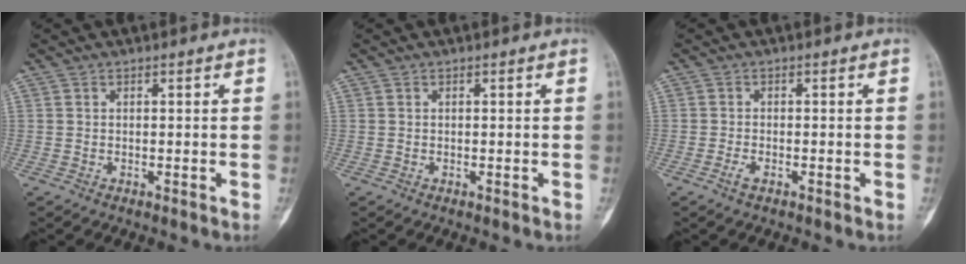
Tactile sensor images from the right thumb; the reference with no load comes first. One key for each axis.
{"total": 0.0}
{"total": 1.5, "fx": -0.9, "fy": 0.5, "fz": 1.1, "tx": -0.027, "ty": 0.001, "tz": -0.020}